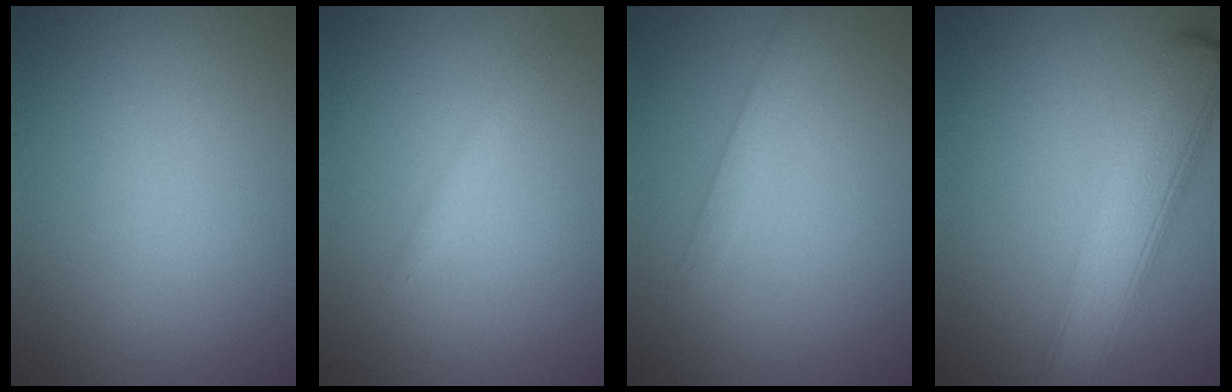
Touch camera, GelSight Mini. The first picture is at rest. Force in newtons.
{"total": 1.2, "press": 1.2, "slide": 0.1}
{"total": 1.3, "press": 1.3, "slide": 0.1}
{"total": 6.7, "press": 6.7, "slide": 0.3}